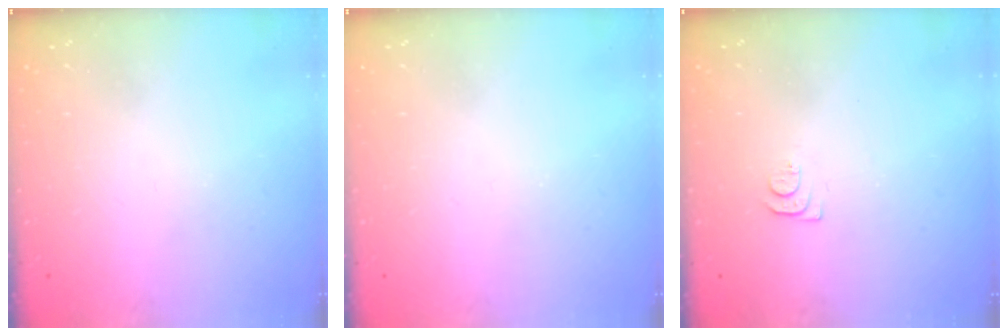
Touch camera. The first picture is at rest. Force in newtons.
{"total": 0.0}
{"total": 4.6, "press": 4.6, "slide": 0.6}